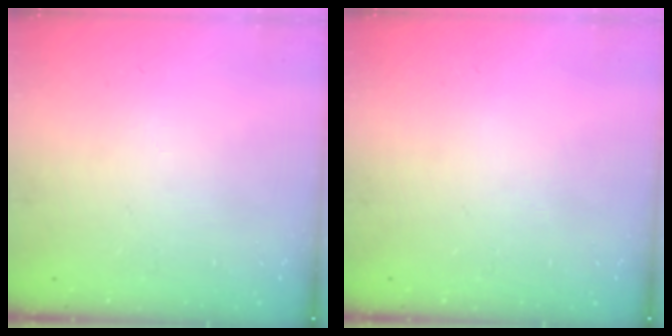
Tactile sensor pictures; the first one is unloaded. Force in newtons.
{"total": 0.0}